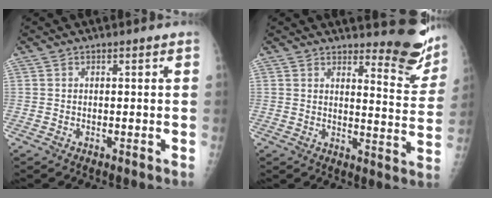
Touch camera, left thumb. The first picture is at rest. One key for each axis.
{"total": 11.1, "fx": 9.5, "fy": 2.7, "fz": 5.0, "tx": -0.035, "ty": -0.095, "tz": 0.110}